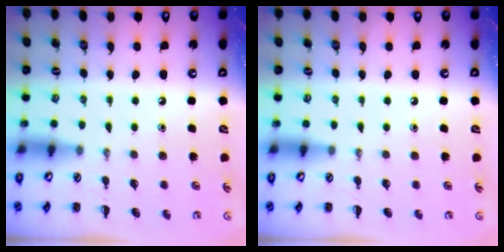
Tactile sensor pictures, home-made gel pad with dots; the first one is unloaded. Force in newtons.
{"total": 0.0}